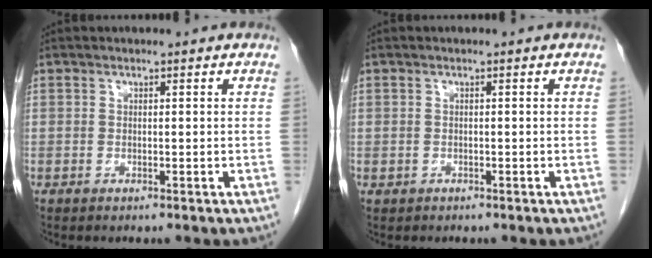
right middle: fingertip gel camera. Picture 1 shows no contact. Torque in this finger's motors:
{"motor_torque": [0.38, -0.20, 0.00, 0.01]}